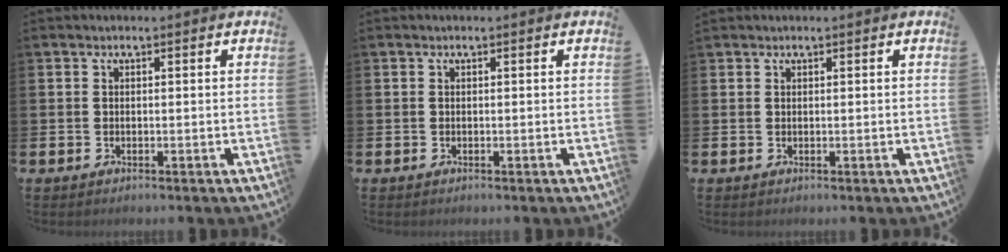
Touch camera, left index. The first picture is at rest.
{"total": 0.0}
{"total": 0.5, "force": [0.5, 0.1, 0.1], "torque": [-0.002, 0.000, 0.010]}